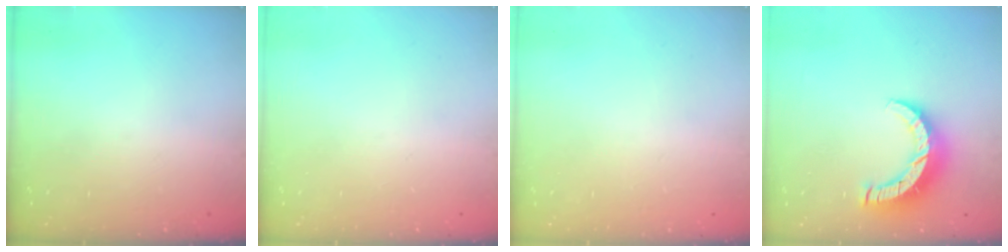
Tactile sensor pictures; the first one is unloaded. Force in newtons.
{"total": 0.0}
{"total": 2.5, "press": 2.5, "slide": 0.2}
{"total": 9.7, "press": 9.7, "slide": 0.2}